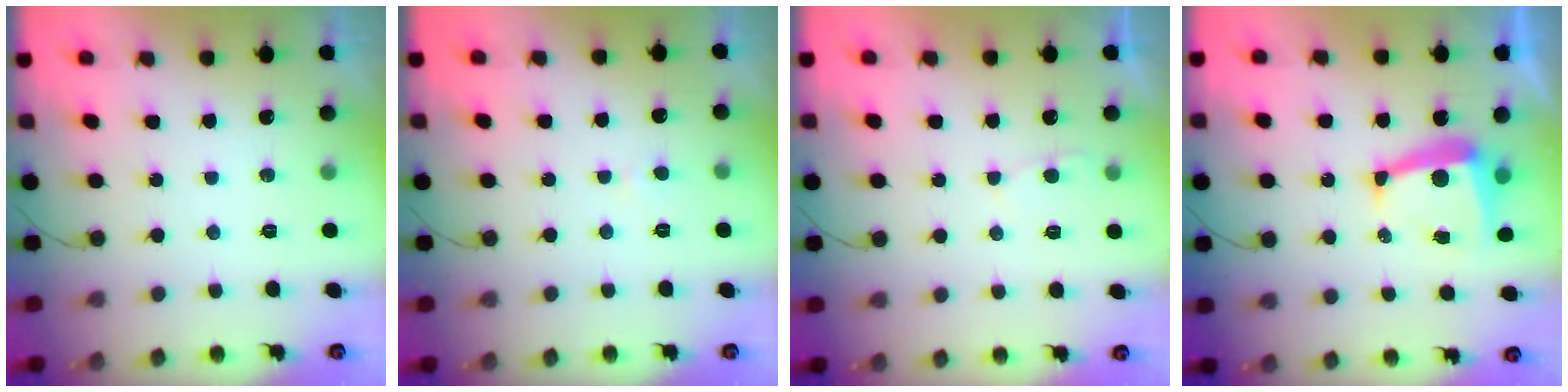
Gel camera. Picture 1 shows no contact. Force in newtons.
{"total": 2.2, "press": 2.2, "slide": 0.2}
{"total": 2.5, "press": 2.5, "slide": 0.4}
{"total": 8.9, "press": 8.9, "slide": 0.7}